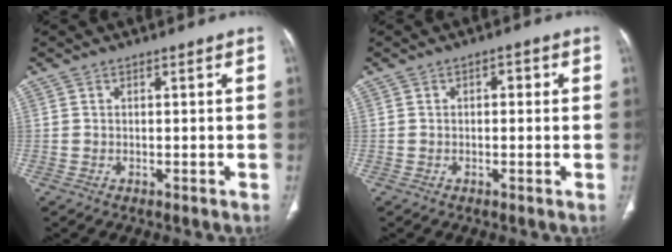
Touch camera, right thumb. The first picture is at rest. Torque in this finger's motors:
{"motor_torque": [-0.24, 0.06, -0.12, 0.14, 0.01]}